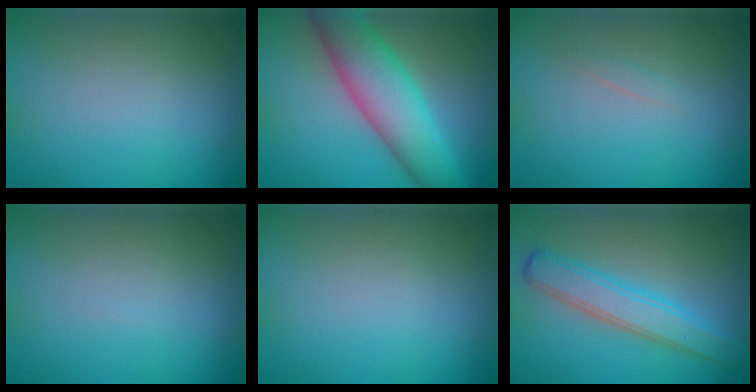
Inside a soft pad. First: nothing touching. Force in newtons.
{"total": 8.1, "press": 8.1, "slide": 0.1}
{"total": 0.5, "press": 0.5, "slide": 0.1}
{"total": 0.0}
{"total": 0.0}
{"total": 4.3, "press": 4.3, "slide": 0.1}